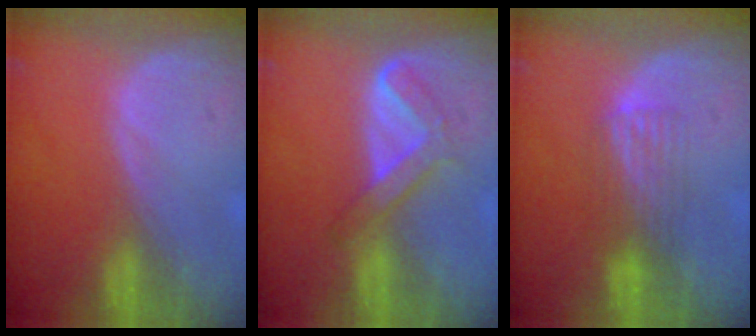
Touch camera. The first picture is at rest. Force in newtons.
{"total": 4.8, "press": 4.8, "slide": 0.9}
{"total": 4.0, "press": 3.8, "slide": 1.1}